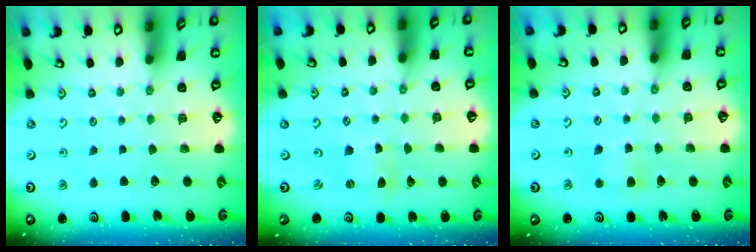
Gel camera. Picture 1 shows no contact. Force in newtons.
{"total": 0.8, "press": 0.8, "slide": 0.1}
{"total": 4.3, "press": 4.2, "slide": 0.7}